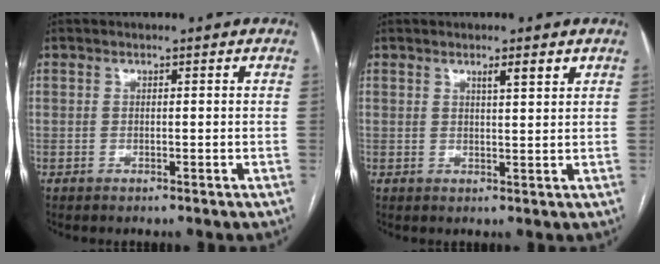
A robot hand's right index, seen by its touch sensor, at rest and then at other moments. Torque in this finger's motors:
{"motor_torque": [0.09, -0.01, 0.01, 0.02]}